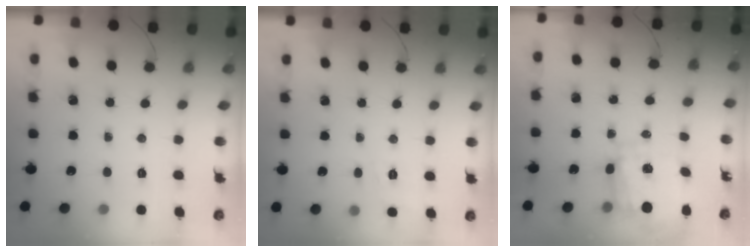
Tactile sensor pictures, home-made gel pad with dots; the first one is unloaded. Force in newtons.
{"total": 6.6, "press": 6.3, "slide": 2.0}
{"total": 3.9, "press": 3.5, "slide": 1.6}